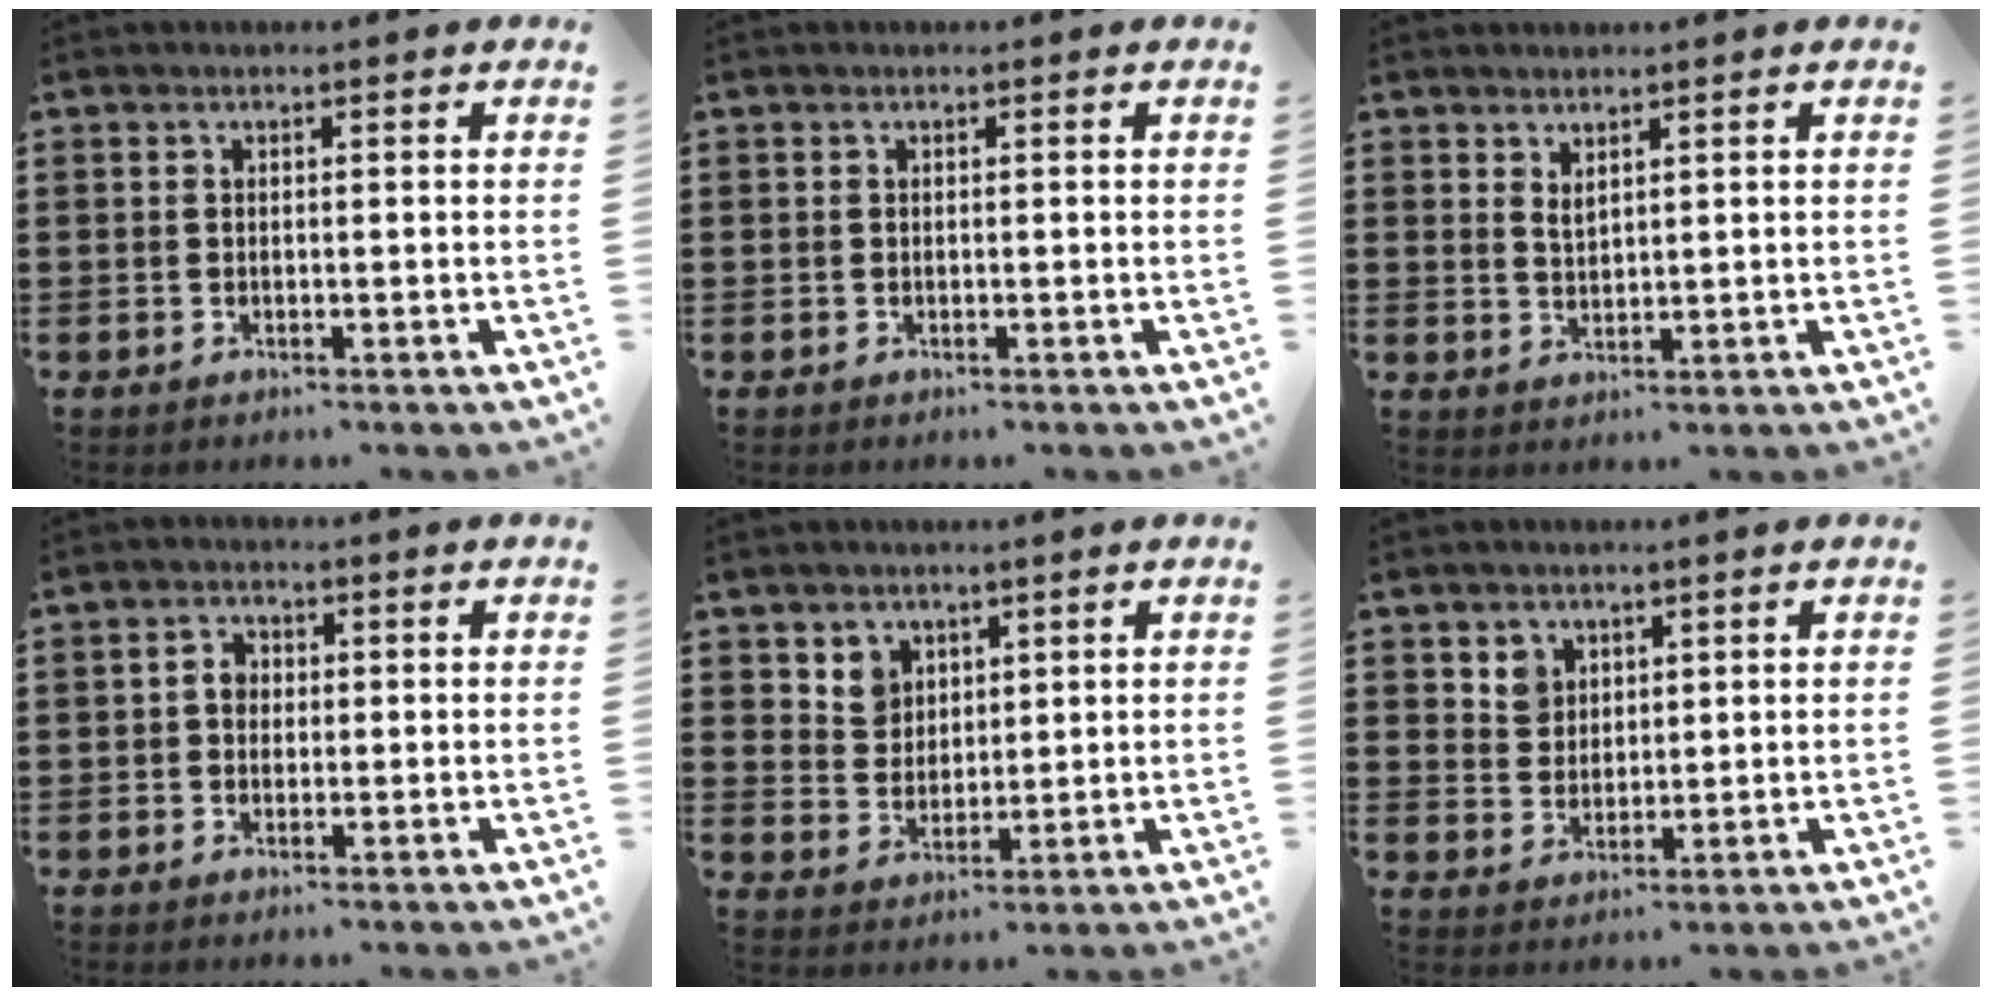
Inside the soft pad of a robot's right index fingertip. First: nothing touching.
{"total": 0.0}
{"total": 1.7, "force": [1.4, 0.7, 0.7], "torque": [-0.015, 0.003, 0.027]}
{"total": 2.4, "force": [-0.1, 1.9, 1.4], "torque": [-0.032, 0.008, -0.003]}
{"total": 4.5, "force": [2.8, 3.5, 0.5], "torque": [-0.020, 0.007, 0.052]}
{"total": 3.4, "force": [2.1, 2.7, 0.4], "torque": [-0.012, 0.008, 0.038]}